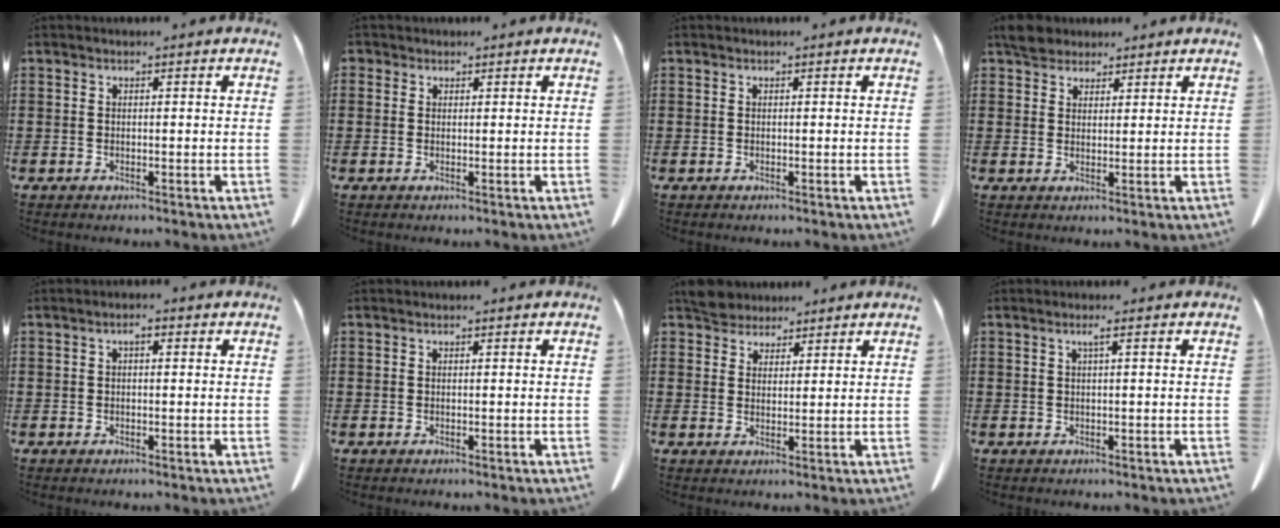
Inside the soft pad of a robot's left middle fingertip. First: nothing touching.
{"total": 0.7, "force": [0.3, 0.6, 0.1], "torque": [-0.004, 0.005, 0.006]}
{"total": 0.0}
{"total": 3.9, "force": [3.3, 1.8, 1.1], "torque": [-0.024, 0.003, 0.061]}
{"total": 1.4, "force": [-0.1, 0.6, 1.3], "torque": [-0.025, 0.005, -0.003]}
{"total": 0.0}
{"total": 4.2, "force": [3.9, 1.5, 0.6], "torque": [-0.025, -0.002, 0.077]}
{"total": 1.1, "force": [0.3, -0.1, 1.1], "torque": [-0.019, -0.001, 0.005]}